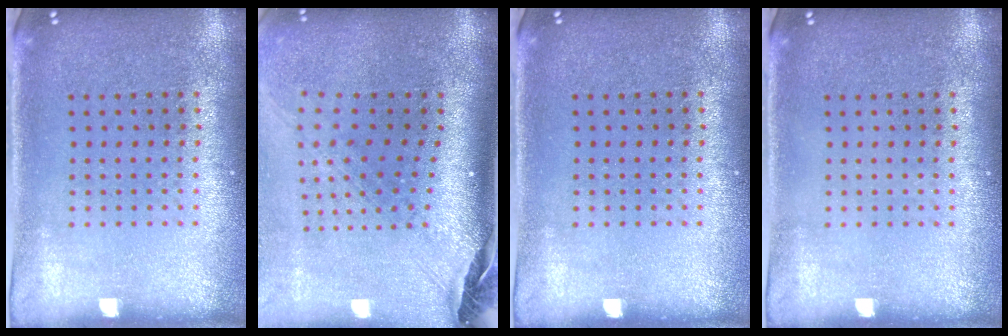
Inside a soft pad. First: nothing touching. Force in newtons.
{"total": 2.9, "press": 2.0, "slide": 2.0}
{"total": 0.0}
{"total": 0.0}